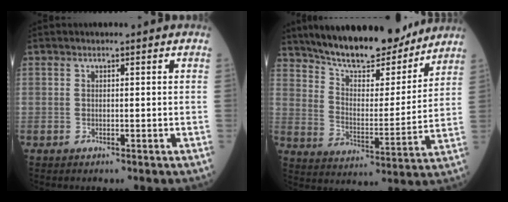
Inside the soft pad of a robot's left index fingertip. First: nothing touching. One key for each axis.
{"total": 18.2, "fx": 15.9, "fy": 4.5, "fz": 7.6, "tx": -0.121, "ty": -0.008, "tz": 0.248}